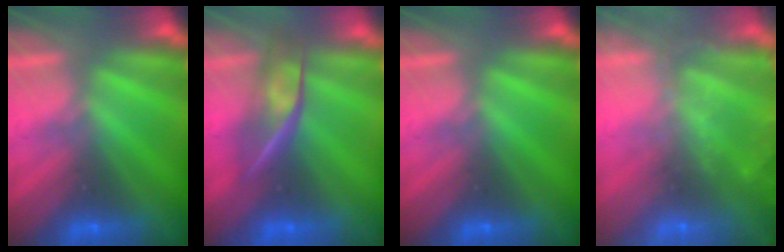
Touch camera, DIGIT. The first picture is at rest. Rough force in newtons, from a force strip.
{"total": 2.3}
{"total": 0.0}
{"total": 5.8}